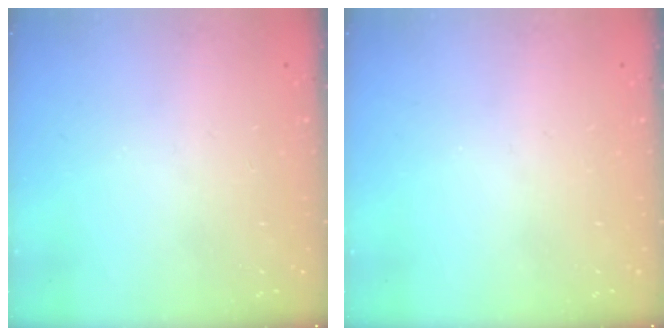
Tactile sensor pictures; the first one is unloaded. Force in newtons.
{"total": 0.0}